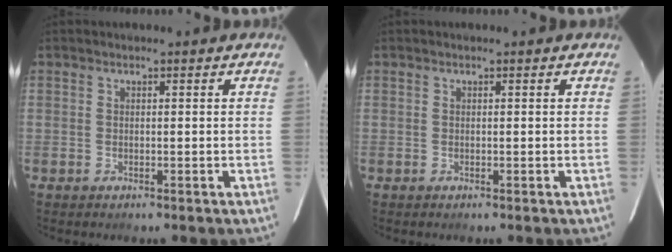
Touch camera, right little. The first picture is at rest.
{"total": 0.0}